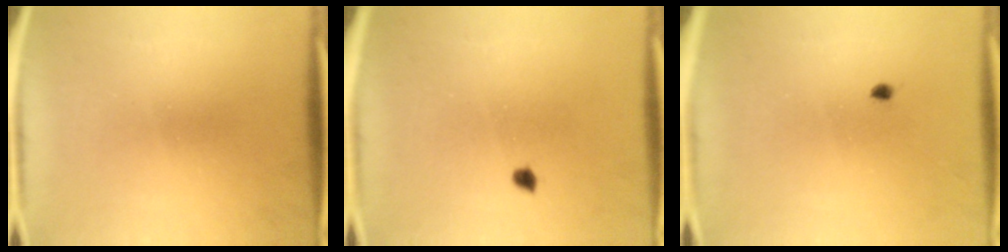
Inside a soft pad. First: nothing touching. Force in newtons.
{"total": 1.1}
{"total": 0.7}